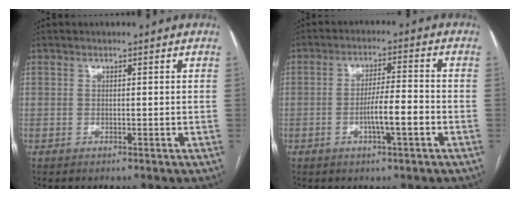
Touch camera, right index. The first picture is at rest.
{"total": 5.8, "force": [-2.0, 0.5, 5.4], "torque": [-0.095, 0.004, -0.033]}